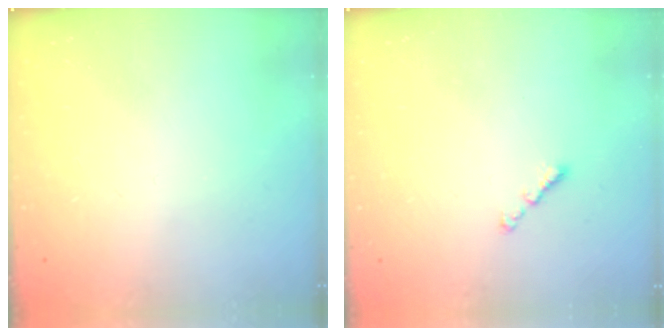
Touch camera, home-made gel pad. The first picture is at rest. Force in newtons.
{"total": 1.1, "press": 1.0, "slide": 0.4}